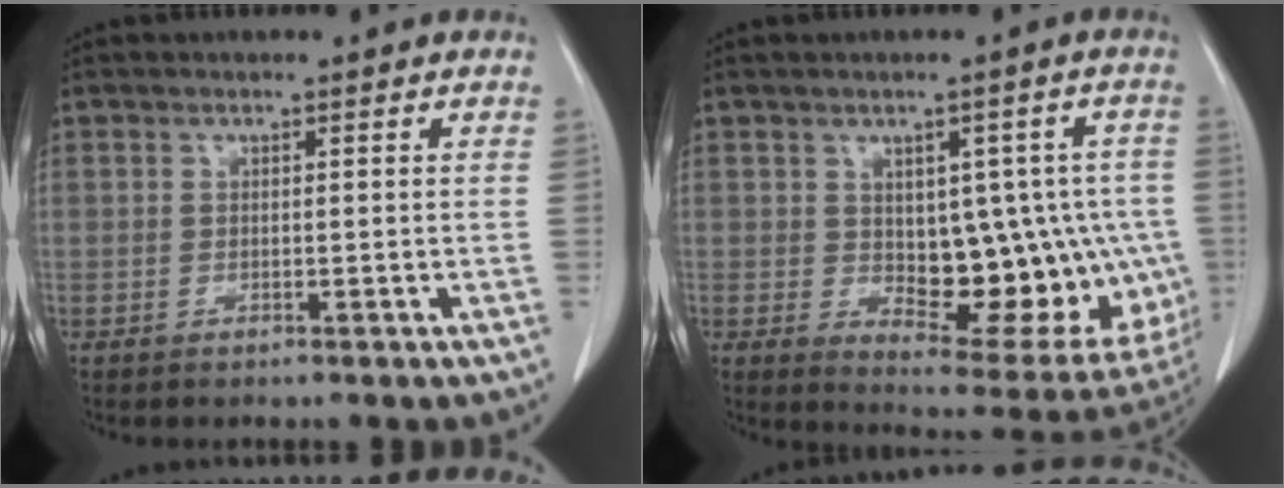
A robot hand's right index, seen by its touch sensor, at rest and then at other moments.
{"total": 17.1, "force": [-1.3, 8.7, 14.7], "torque": [-0.155, 0.010, 0.012]}